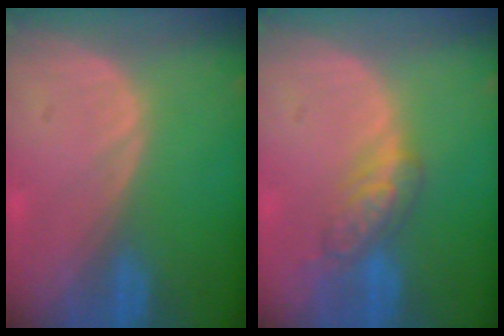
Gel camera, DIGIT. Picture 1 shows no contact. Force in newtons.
{"total": 5.2, "press": 5.1, "slide": 1.3}